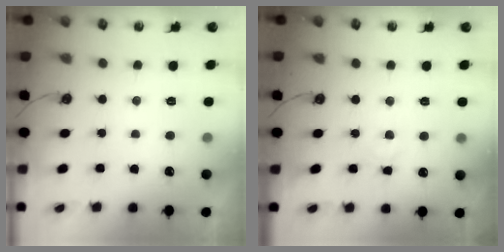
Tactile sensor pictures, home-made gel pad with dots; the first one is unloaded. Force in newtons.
{"total": 5.0, "press": 5.0, "slide": 0.5}